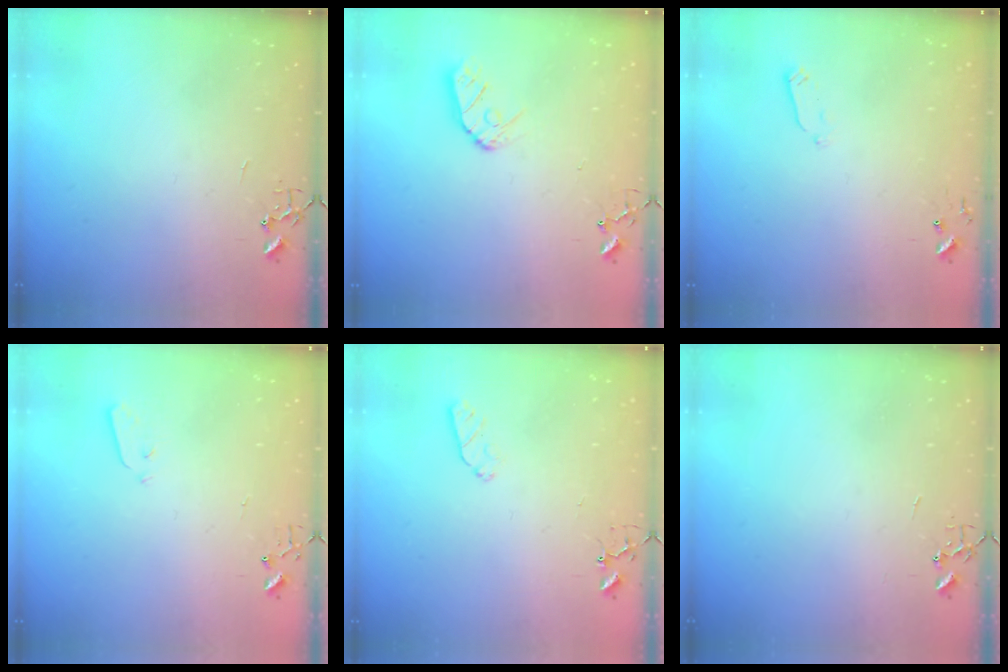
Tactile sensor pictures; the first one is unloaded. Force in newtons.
{"total": 9.0, "press": 8.9, "slide": 0.8}
{"total": 3.7, "press": 3.6, "slide": 0.8}
{"total": 2.9, "press": 2.9, "slide": 0.4}
{"total": 5.0, "press": 4.9, "slide": 0.7}
{"total": 0.0}